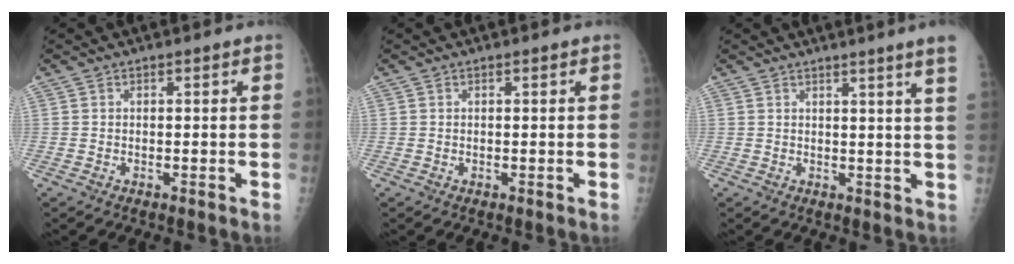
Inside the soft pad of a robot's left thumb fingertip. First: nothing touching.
{"total": 0.0}
{"total": 6.0, "force": [4.2, -1.4, 4.1], "torque": [-0.053, -0.019, 0.041]}